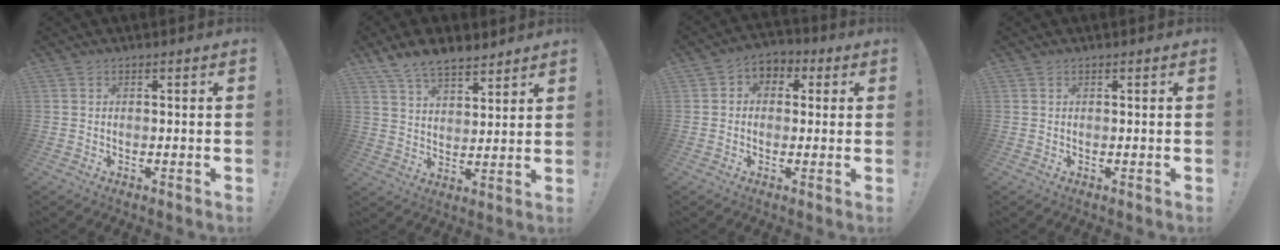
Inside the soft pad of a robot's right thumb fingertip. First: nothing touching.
{"total": 9.5, "force": [7.7, 4.1, 3.7], "torque": [-0.067, -0.047, 0.148]}
{"total": 4.9, "force": [-0.8, 4.4, 2.2], "torque": [-0.021, 0.015, -0.014]}
{"total": 0.0}